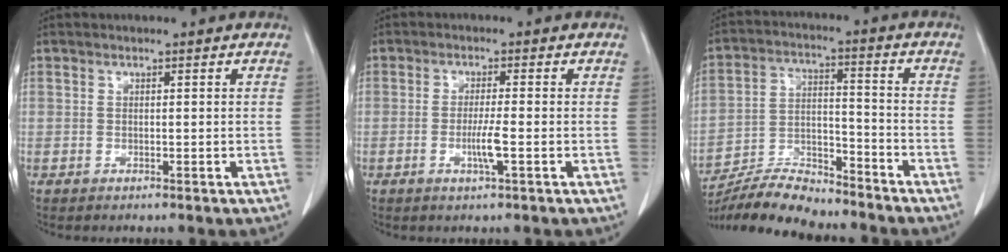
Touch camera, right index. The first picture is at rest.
{"total": 3.2, "force": [-1.1, -0.3, 3.0], "torque": [-0.059, -0.005, -0.023]}
{"total": 11.0, "force": [-10.5, 1.5, 2.9], "torque": [-0.053, 0.009, -0.190]}